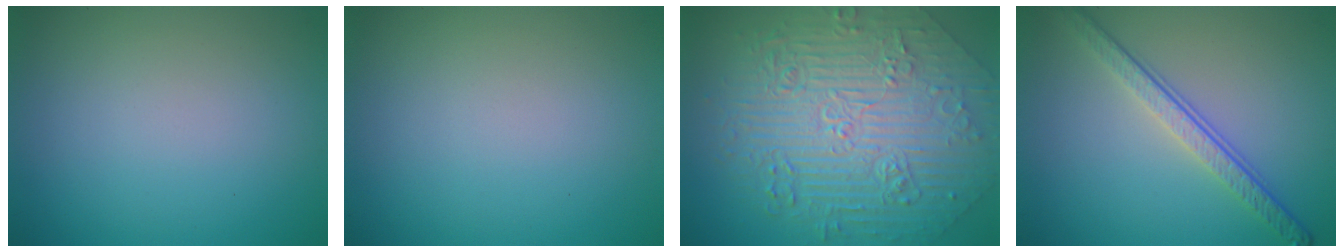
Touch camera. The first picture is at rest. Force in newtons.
{"total": 0.0}
{"total": 10.8, "press": 7.4, "slide": 7.9}
{"total": 4.3, "press": 3.0, "slide": 3.1}